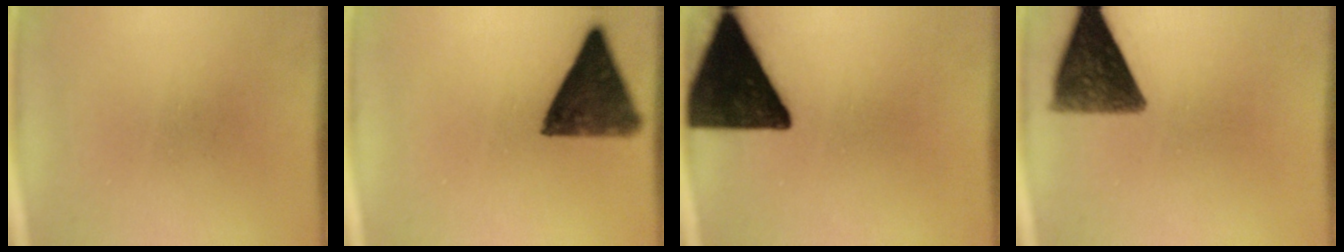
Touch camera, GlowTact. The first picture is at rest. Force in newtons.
{"total": 11.7}
{"total": 18.3}
{"total": 10.7}